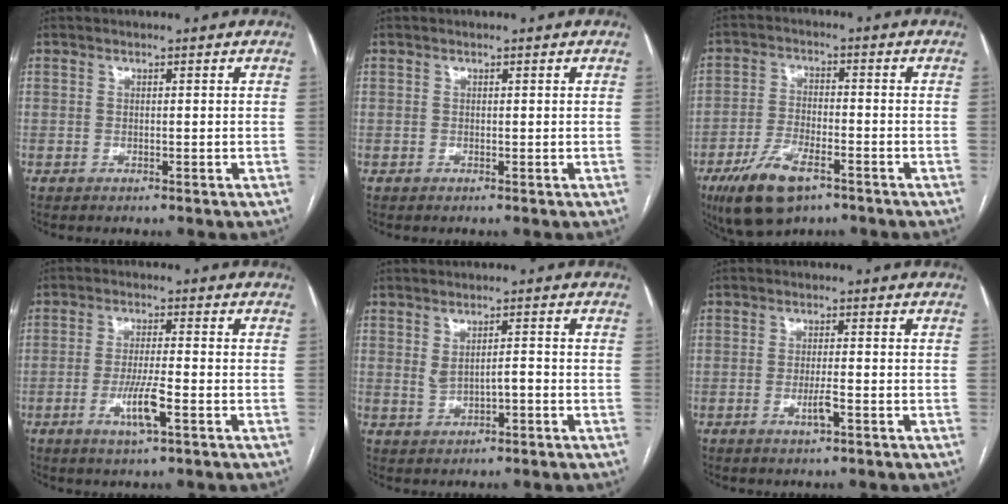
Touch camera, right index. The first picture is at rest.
{"total": 0.0}
{"total": 9.9, "force": [-5.9, 3.7, 7.0], "torque": [-0.142, -0.012, -0.102]}
{"total": 5.9, "force": [-2.3, 0.3, 5.5], "torque": [-0.105, -0.009, -0.042]}
{"total": 2.9, "force": [-0.2, 1.1, 2.7], "torque": [-0.051, 0.004, 0.005]}
{"total": 2.8, "force": [-1.2, 0.3, 2.6], "torque": [-0.050, -0.003, -0.021]}